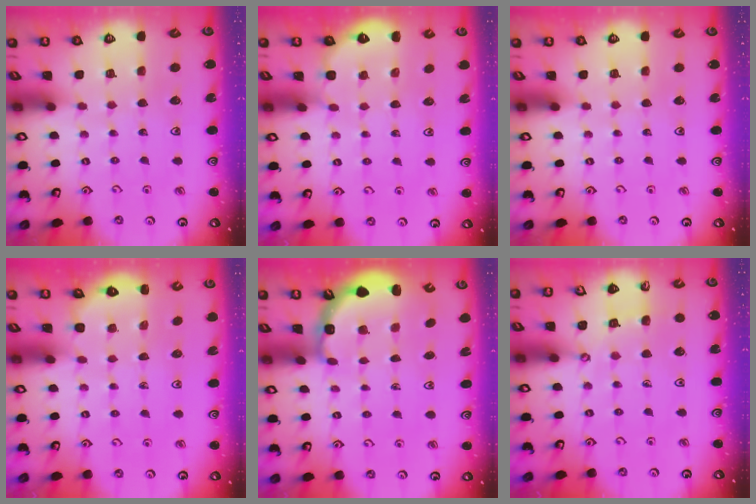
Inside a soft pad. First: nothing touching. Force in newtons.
{"total": 3.5, "press": 3.1, "slide": 1.7}
{"total": 0.0}
{"total": 2.3, "press": 1.9, "slide": 1.3}
{"total": 3.2, "press": 2.7, "slide": 1.7}
{"total": 5.0, "press": 5.0, "slide": 0.6}